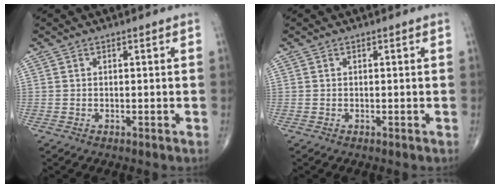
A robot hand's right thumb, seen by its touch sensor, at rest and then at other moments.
{"total": 0.0}